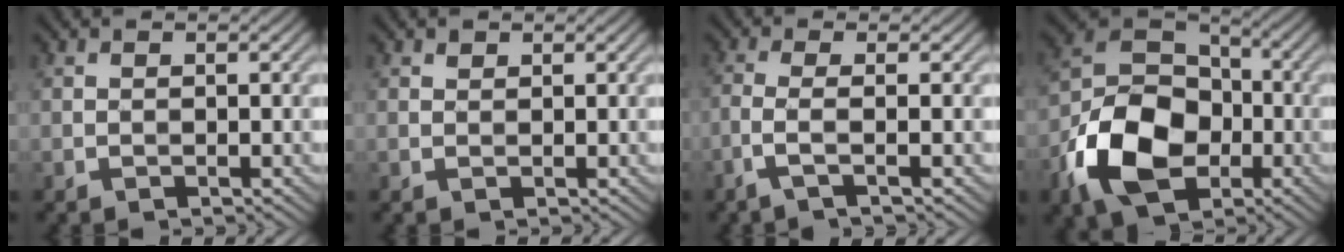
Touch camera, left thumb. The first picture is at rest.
{"total": 0.6, "force": [0.4, 0.3, 0.2], "torque": [-0.002, -0.001, 0.010]}
{"total": 2.9, "force": [-1.0, 0.5, 2.6], "torque": [-0.047, 0.006, -0.039]}
{"total": 13.7, "force": [-5.2, 9.4, 8.5], "torque": [-0.191, -0.020, -0.111]}